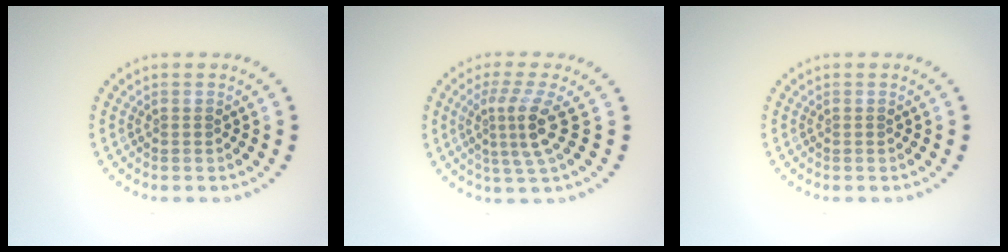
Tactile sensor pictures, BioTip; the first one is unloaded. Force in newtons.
{"total": 3.5, "press": 2.4, "slide": 2.5}
{"total": 0.0}